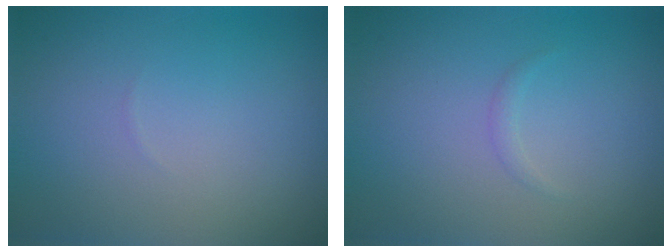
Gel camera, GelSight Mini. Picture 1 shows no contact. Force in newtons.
{"total": 0.6, "press": 0.6, "slide": 0.0}